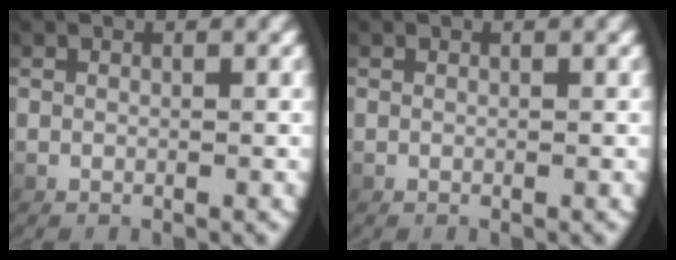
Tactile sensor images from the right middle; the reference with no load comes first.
{"total": 0.0}